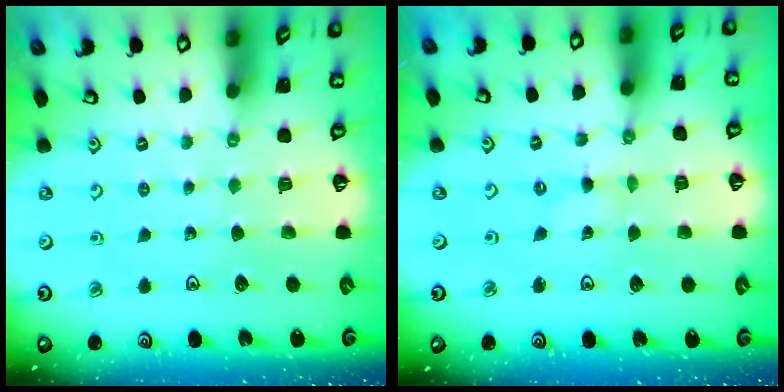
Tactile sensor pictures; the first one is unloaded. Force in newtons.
{"total": 0.0}